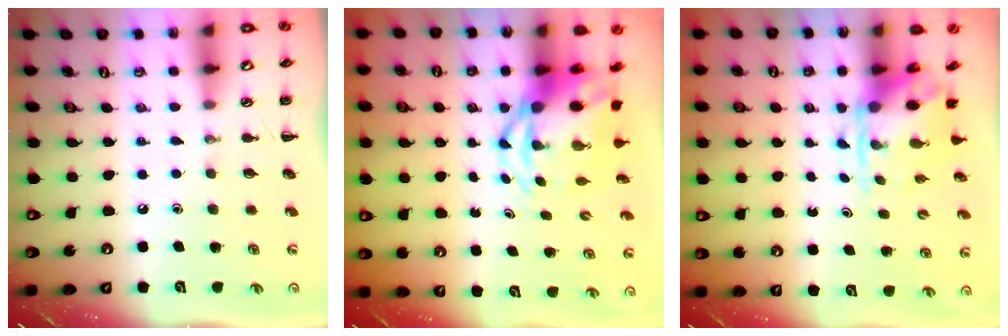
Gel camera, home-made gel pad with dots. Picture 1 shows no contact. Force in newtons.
{"total": 7.4, "press": 7.1, "slide": 2.1}
{"total": 3.6, "press": 3.5, "slide": 1.0}